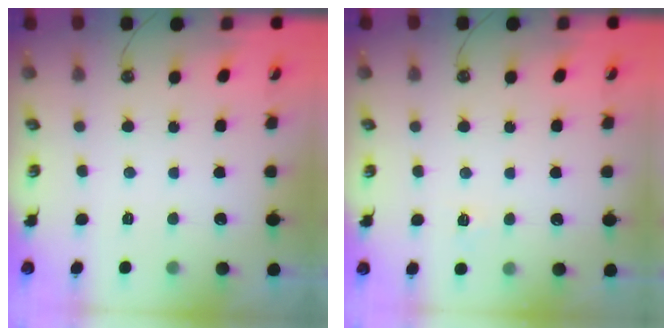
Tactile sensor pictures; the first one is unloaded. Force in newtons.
{"total": 3.6, "press": 3.5, "slide": 0.4}